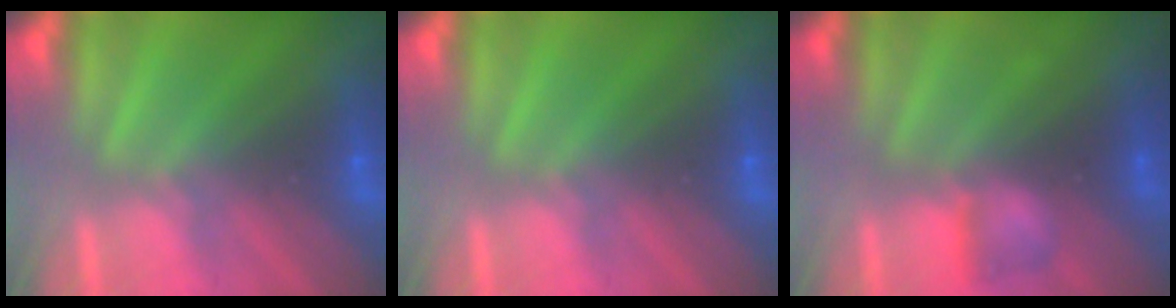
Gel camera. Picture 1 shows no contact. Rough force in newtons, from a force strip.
{"total": 0.0}
{"total": 2.1}